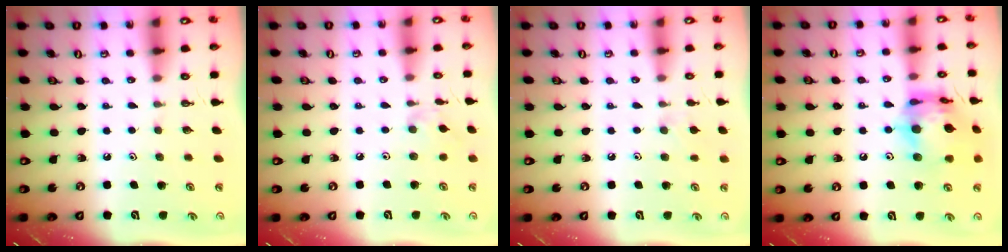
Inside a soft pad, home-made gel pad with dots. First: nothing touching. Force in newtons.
{"total": 4.0, "press": 4.0, "slide": 0.8}
{"total": 4.9, "press": 4.9, "slide": 0.7}
{"total": 17.7, "press": 17.6, "slide": 1.7}